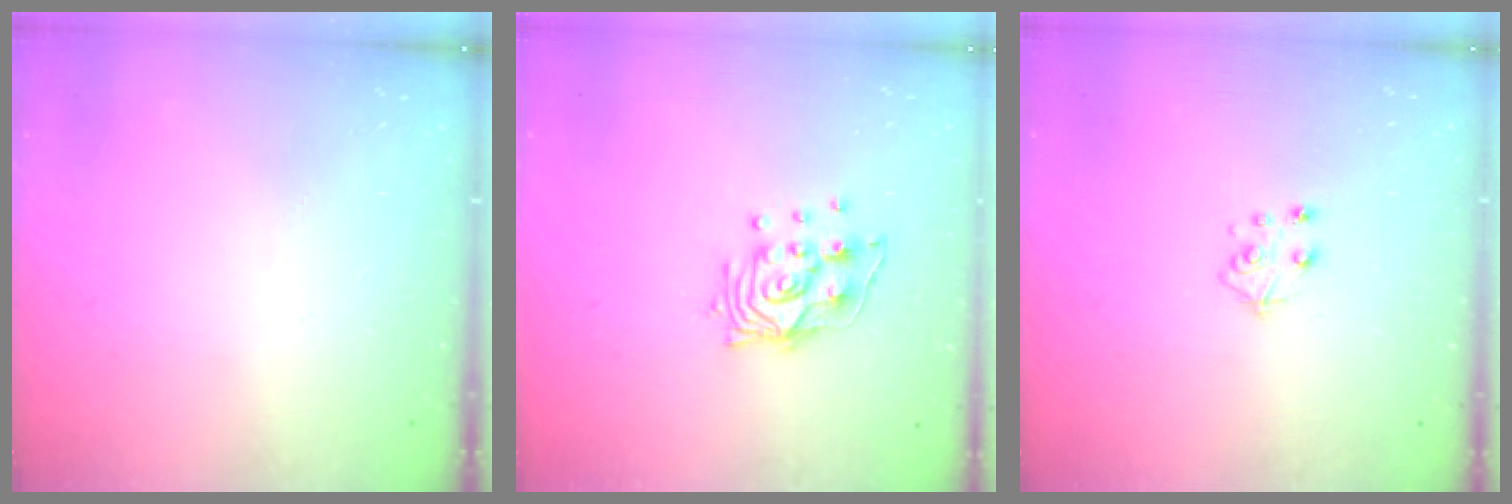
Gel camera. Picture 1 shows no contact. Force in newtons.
{"total": 11.1, "press": 11.1, "slide": 1.4}
{"total": 4.8, "press": 4.8, "slide": 0.4}